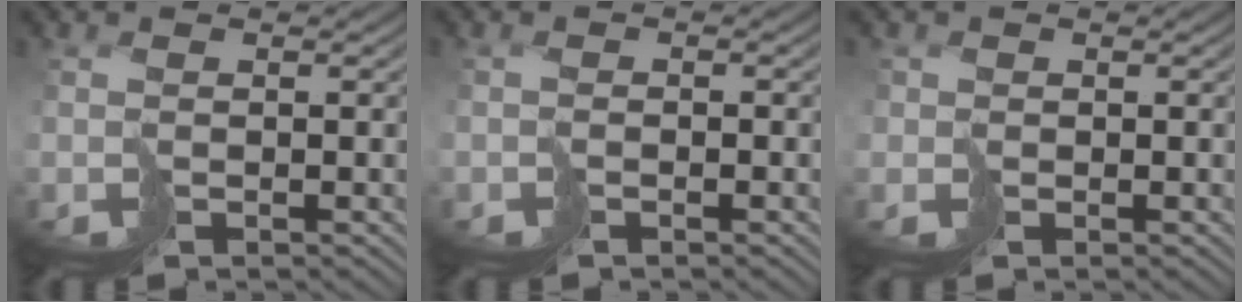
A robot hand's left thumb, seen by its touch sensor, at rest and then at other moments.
{"total": 0.9, "force": [-0.7, 0.4, 0.0], "torque": [0.006, 0.003, -0.016]}
{"total": 1.2, "force": [0.2, 0.8, -0.9], "torque": [0.024, 0.002, -0.002]}